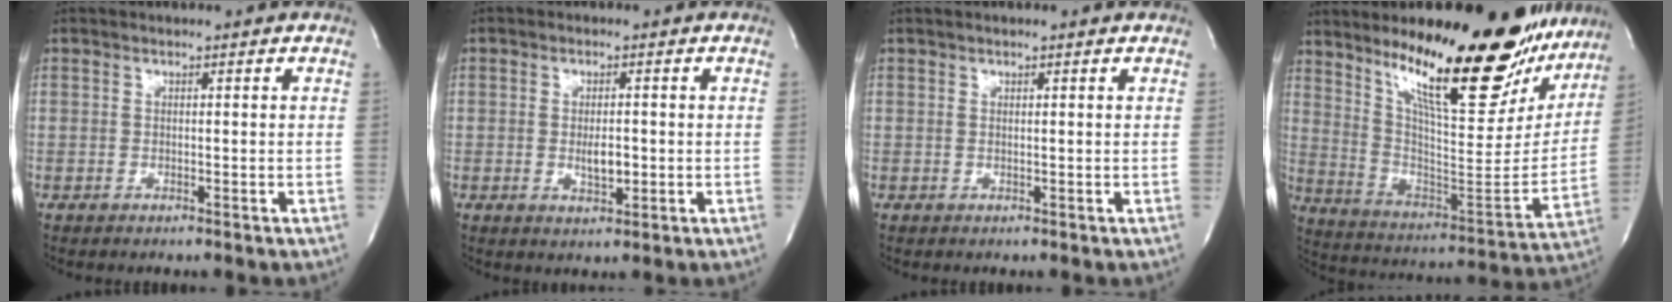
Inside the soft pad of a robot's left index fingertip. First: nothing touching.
{"total": 3.3, "force": [-0.4, 1.2, 3.1], "torque": [-0.054, -0.002, -0.004]}
{"total": 0.7, "force": [0.4, -0.1, 0.5], "torque": [-0.015, 0.005, 0.007]}
{"total": 25.9, "force": [18.8, 6.2, 16.7], "torque": [-0.254, -0.028, 0.284]}